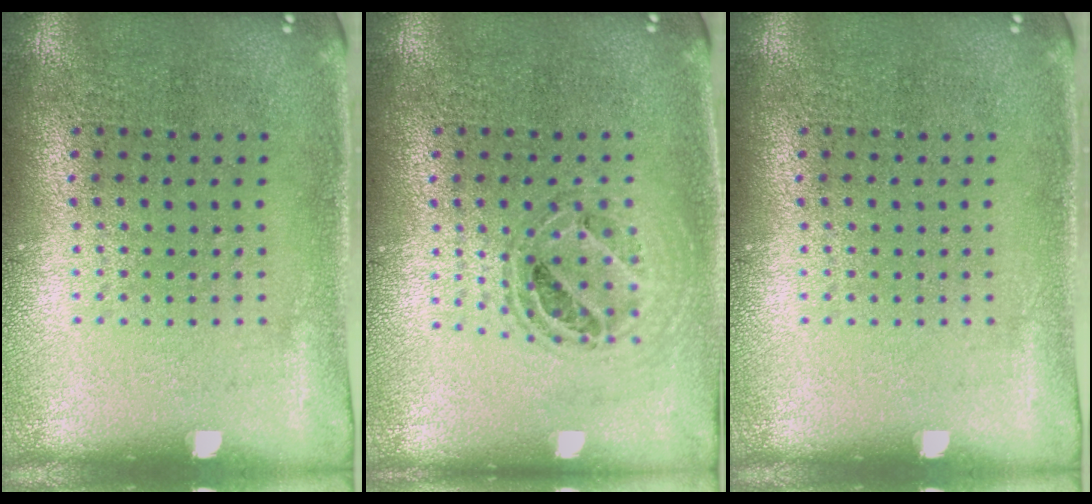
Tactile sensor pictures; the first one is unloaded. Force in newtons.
{"total": 0.8, "press": 0.8, "slide": 0.1}
{"total": 0.0}